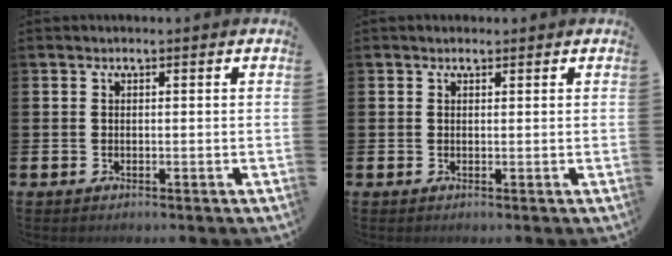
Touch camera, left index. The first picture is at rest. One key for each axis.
{"total": 0.8, "fx": 0.6, "fy": 0.4, "fz": 0.2, "tx": 0.006, "ty": 0.001, "tz": 0.009}